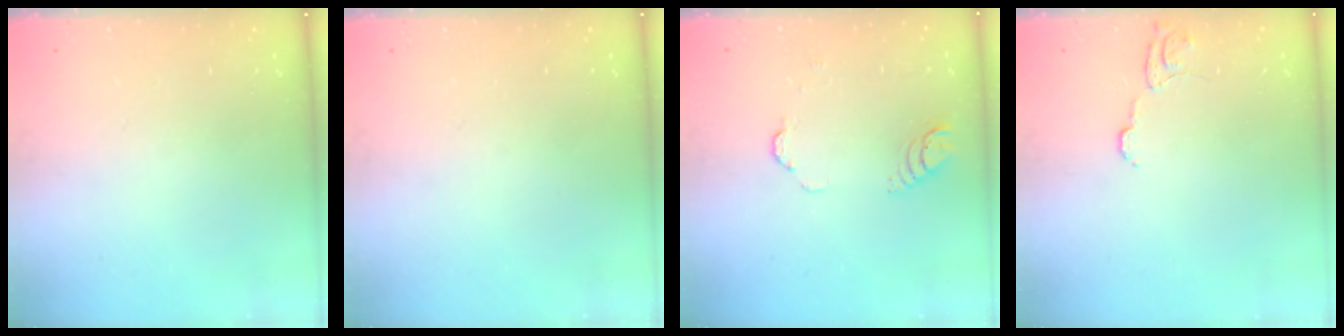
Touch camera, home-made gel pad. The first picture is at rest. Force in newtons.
{"total": 0.0}
{"total": 3.3, "press": 3.3, "slide": 0.3}
{"total": 7.7, "press": 7.7, "slide": 0.4}